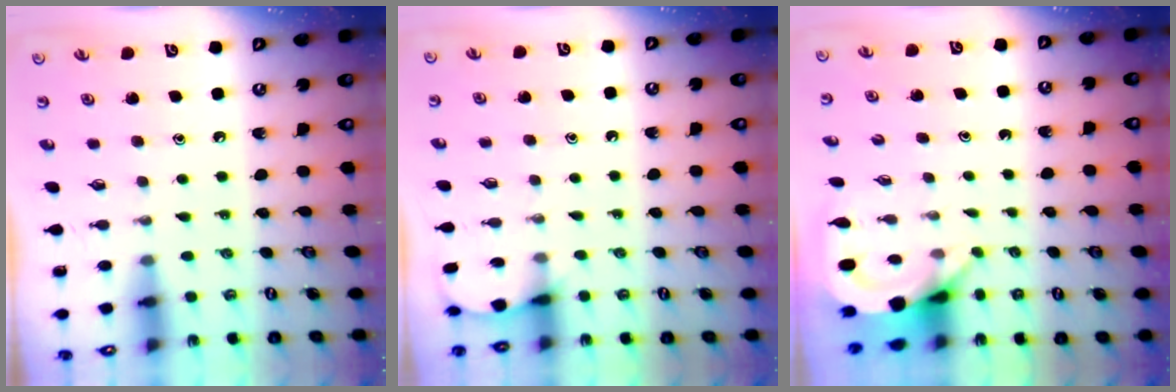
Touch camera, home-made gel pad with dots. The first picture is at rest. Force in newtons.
{"total": 4.3, "press": 4.3, "slide": 0.3}
{"total": 3.8, "press": 3.8, "slide": 0.2}